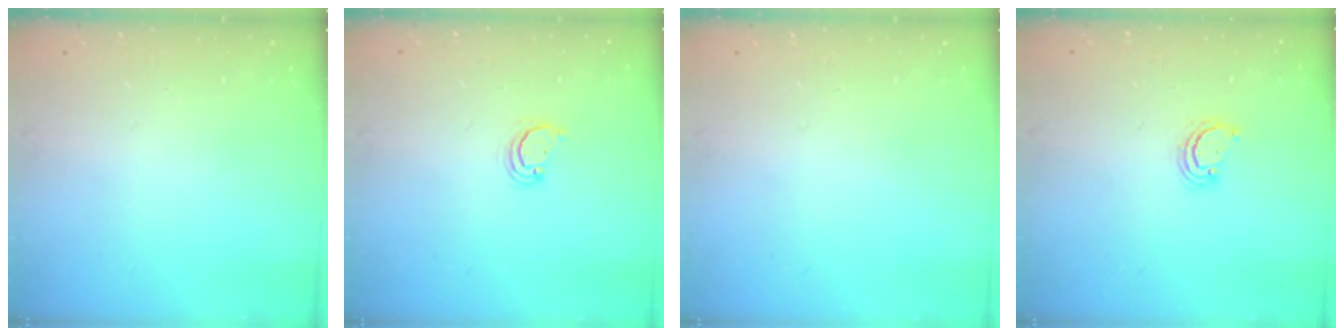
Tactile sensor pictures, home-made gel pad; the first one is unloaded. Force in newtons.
{"total": 2.2, "press": 2.2, "slide": 0.3}
{"total": 0.0}
{"total": 2.6, "press": 2.6, "slide": 0.3}